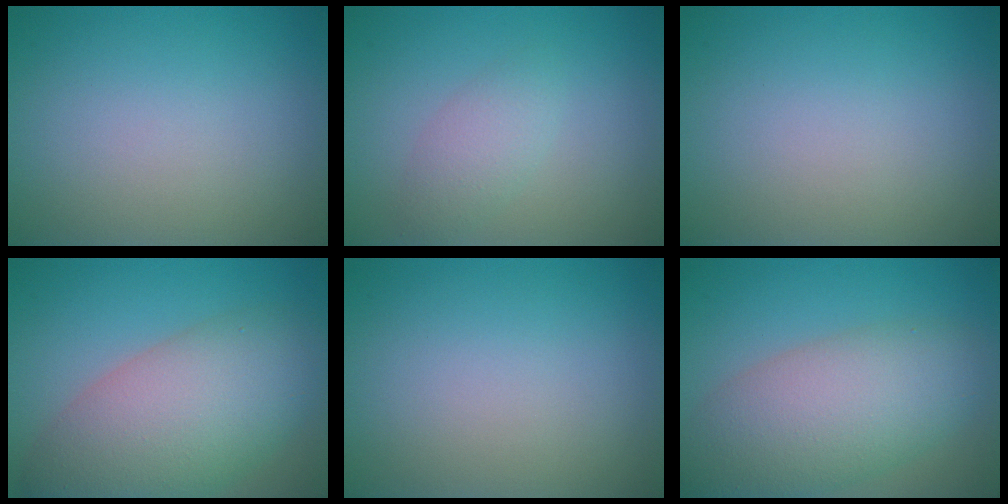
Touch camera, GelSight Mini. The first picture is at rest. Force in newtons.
{"total": 2.1, "press": 2.1, "slide": 0.1}
{"total": 0.0}
{"total": 9.6, "press": 9.6, "slide": 0.6}
{"total": 0.0}
{"total": 7.7, "press": 7.7, "slide": 0.2}